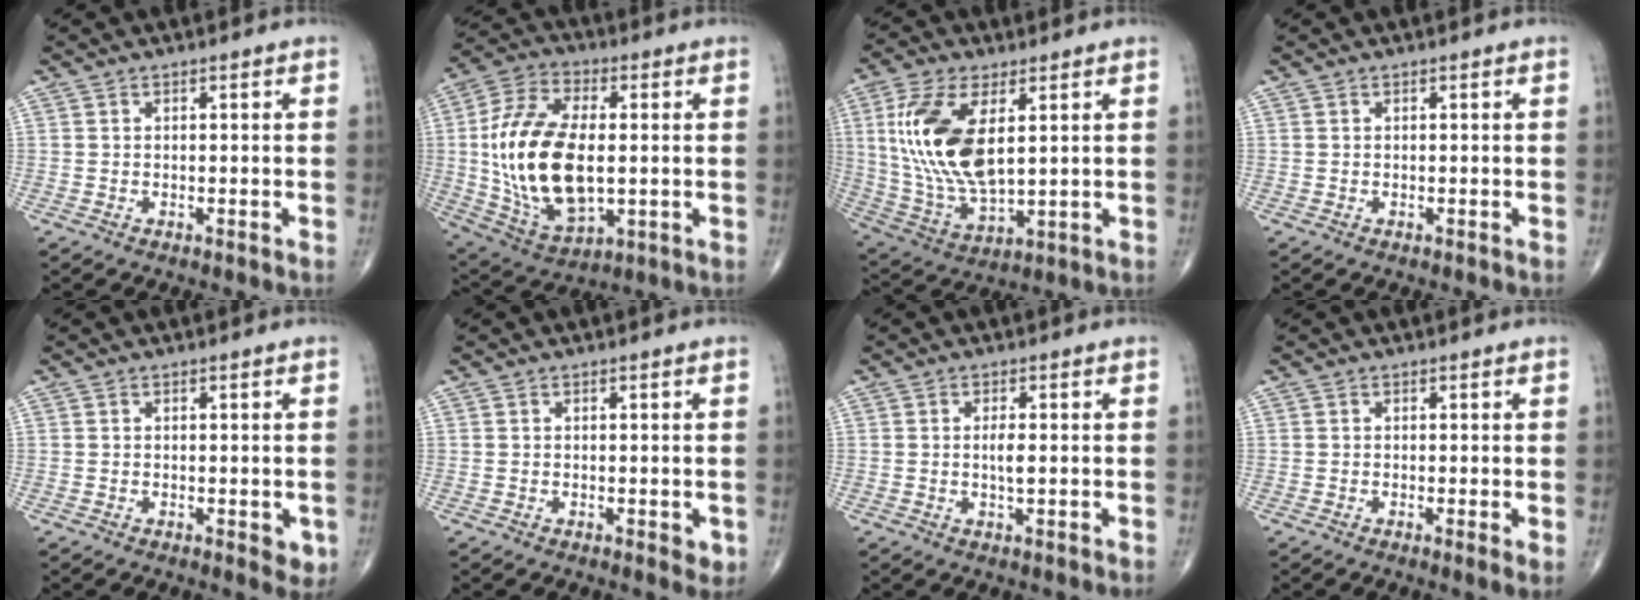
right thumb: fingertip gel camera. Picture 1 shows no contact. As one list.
[{"total": 21.7, "force": [-0.1, 11.6, 18.3], "torque": [-0.363, -0.003, 0.009]}, {"total": 17.8, "force": [4.0, 8.4, 15.2], "torque": [-0.317, -0.019, 0.086]}, {"total": 0.0}, {"total": 2.8, "force": [-0.5, 1.4, 2.4], "torque": [-0.016, -0.005, -0.006]}, {"total": 1.9, "force": [-0.3, 1.0, 1.6], "torque": [-0.012, -0.004, -0.005]}, {"total": 2.5, "force": [0.1, 0.7, 2.4], "torque": [-0.047, -0.003, 0.001]}, {"total": 1.8, "force": [0.0, 0.3, 1.8], "torque": [-0.034, -0.008, -0.006]}]